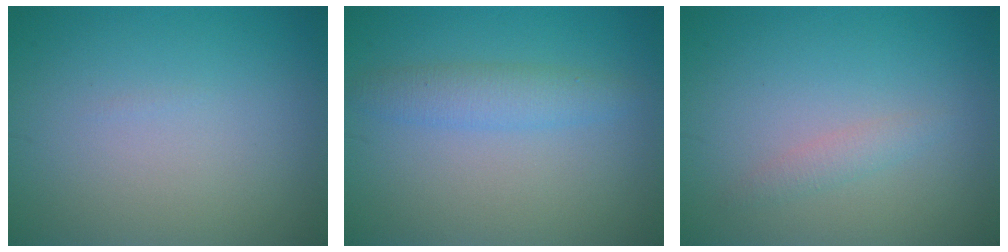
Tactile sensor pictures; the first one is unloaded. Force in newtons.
{"total": 2.5, "press": 2.5, "slide": 0.2}
{"total": 1.2, "press": 1.2, "slide": 0.0}